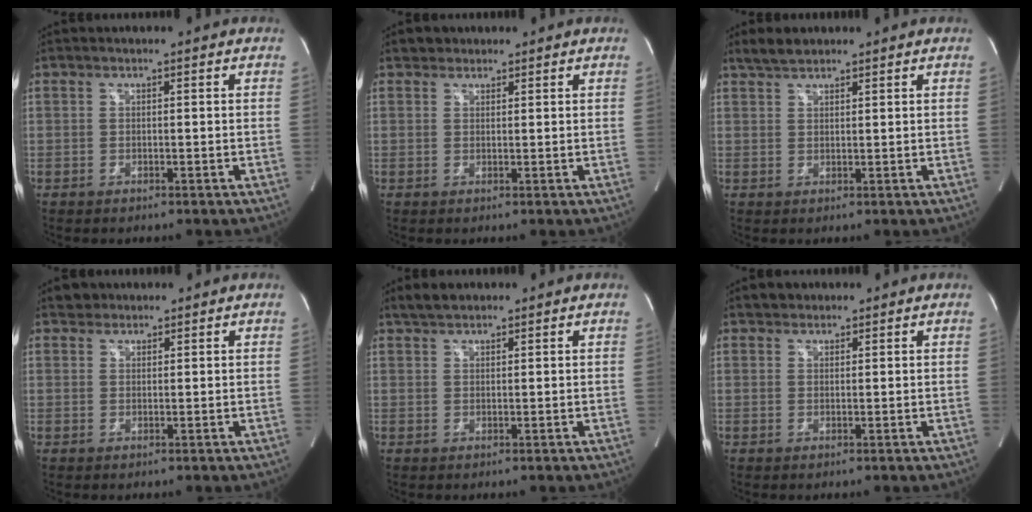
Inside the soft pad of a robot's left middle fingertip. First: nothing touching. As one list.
[{"total": 1.7, "force": [1.2, 1.1, 0.0], "torque": [0.004, 0.010, 0.015]}, {"total": 2.9, "force": [2.5, 1.0, 1.1], "torque": [-0.028, 0.013, 0.049]}, {"total": 1.8, "force": [1.4, 1.2, -0.1], "torque": [0.004, 0.010, 0.019]}, {"total": 2.6, "force": [2.2, 1.0, 1.0], "torque": [-0.023, 0.014, 0.040]}, {"total": 1.8, "force": [1.3, 1.2, 0.1], "torque": [-0.001, 0.012, 0.019]}]